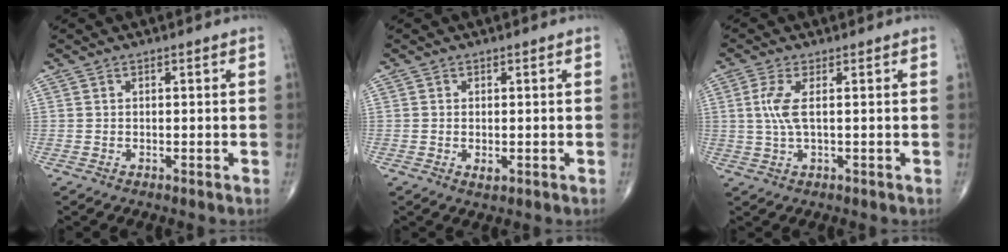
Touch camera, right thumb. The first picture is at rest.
{"total": 1.5, "force": [-0.3, 0.8, 1.2], "torque": [-0.023, -0.004, -0.004]}
{"total": 4.4, "force": [0.7, 1.1, 4.2], "torque": [-0.116, 0.002, 0.015]}